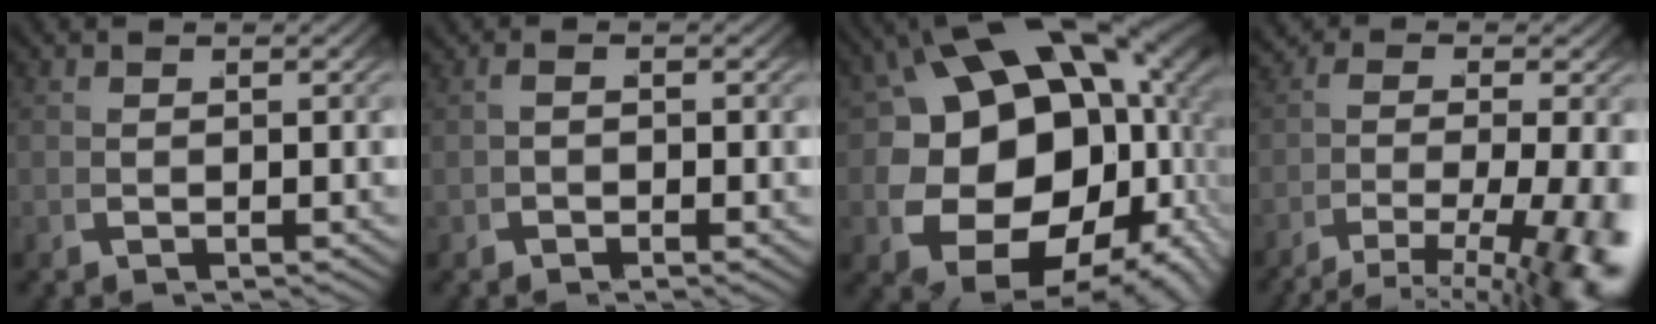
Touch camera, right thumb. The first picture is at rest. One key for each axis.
{"total": 0.6, "fx": -0.3, "fy": -0.5, "fz": 0.3, "tx": -0.001, "ty": -0.002, "tz": 0.001}
{"total": 19.3, "fx": -0.7, "fy": 13.5, "fz": 13.8, "tx": -0.262, "ty": -0.069, "tz": 0.030}
{"total": 6.5, "fx": -2.3, "fy": 2.5, "fz": 5.6, "tx": -0.083, "ty": -0.029, "tz": -0.018}